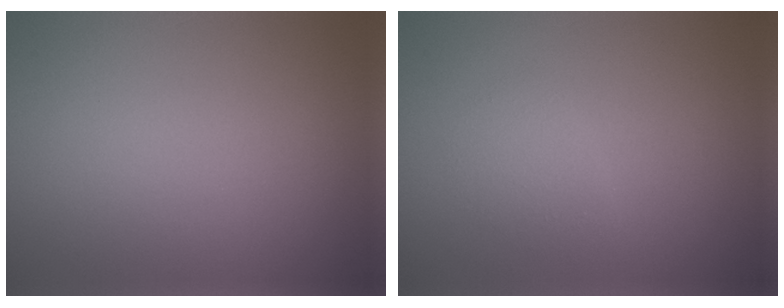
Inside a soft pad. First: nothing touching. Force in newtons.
{"total": 1.4, "press": 1.4, "slide": 0.1}